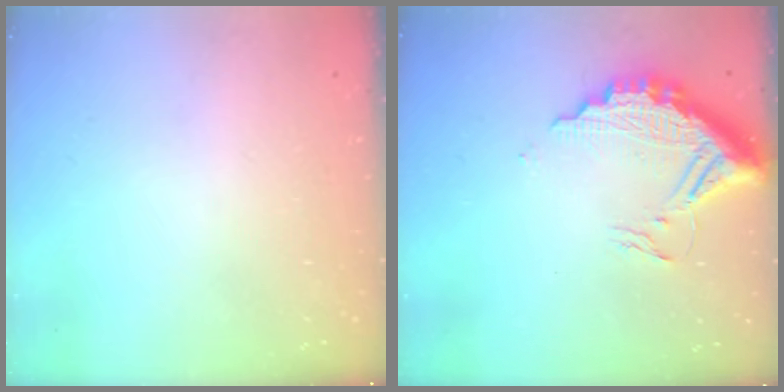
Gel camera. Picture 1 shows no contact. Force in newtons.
{"total": 11.4, "press": 11.4, "slide": 0.9}